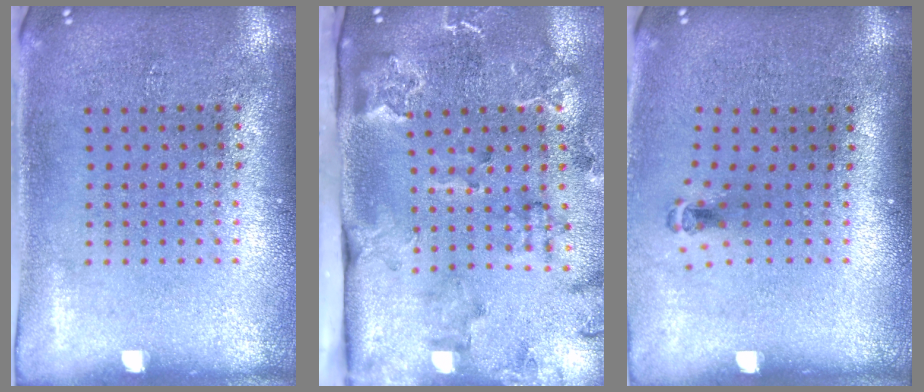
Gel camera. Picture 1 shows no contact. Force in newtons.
{"total": 2.5, "press": 2.3, "slide": 0.9}
{"total": 0.6, "press": 0.4, "slide": 0.5}